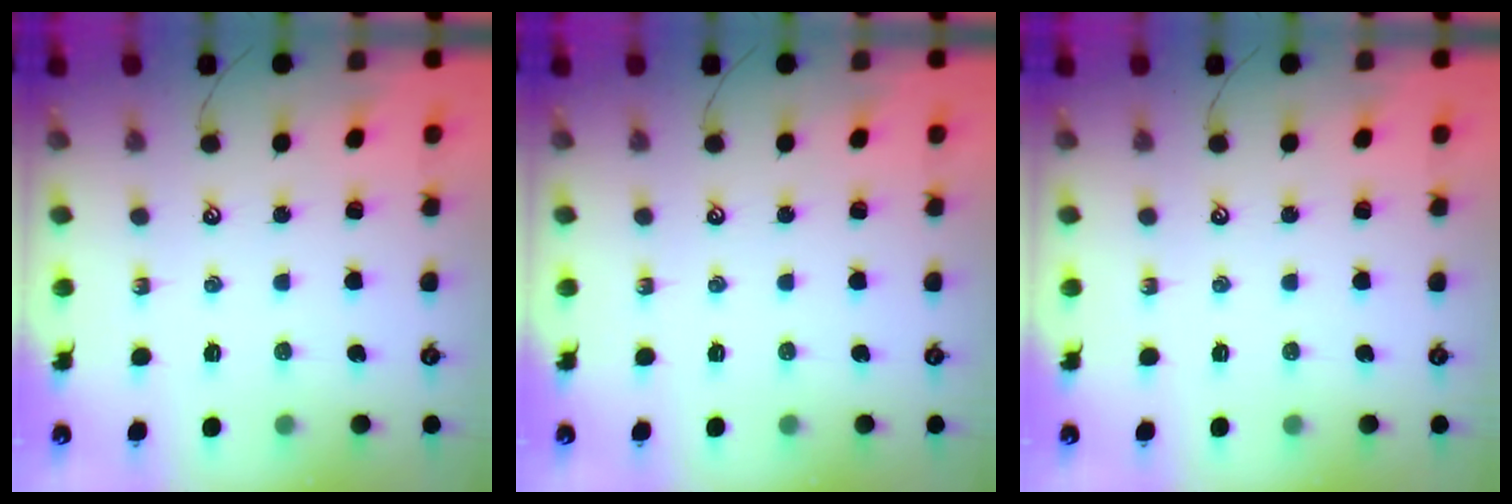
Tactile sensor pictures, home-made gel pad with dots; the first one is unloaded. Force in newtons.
{"total": 0.0}
{"total": 0.0}